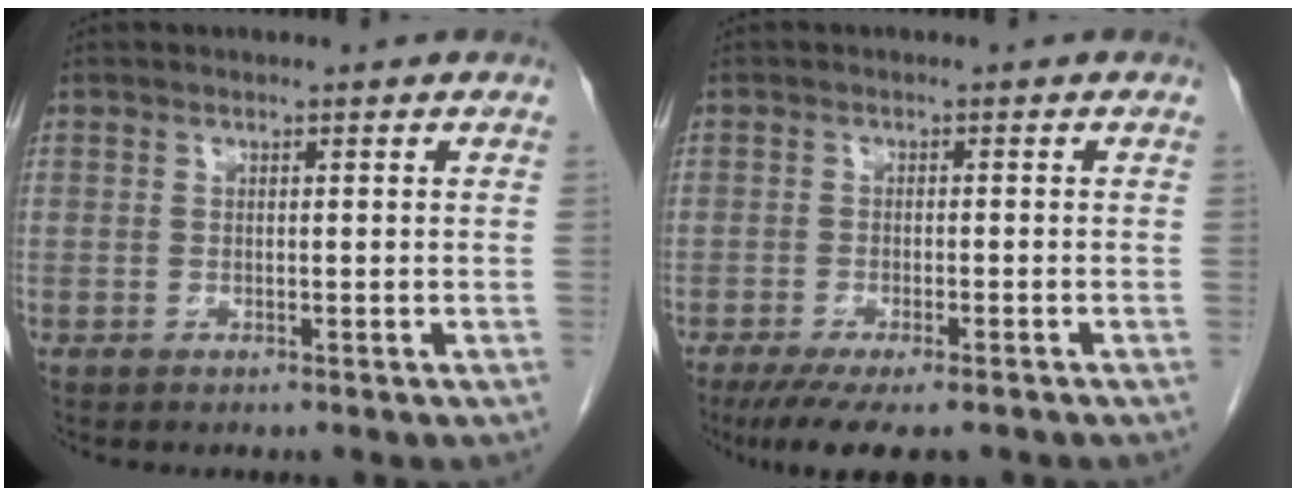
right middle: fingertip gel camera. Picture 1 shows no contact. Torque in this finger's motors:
{"motor_torque": [0.72, -0.66, 0.12, 0.06]}